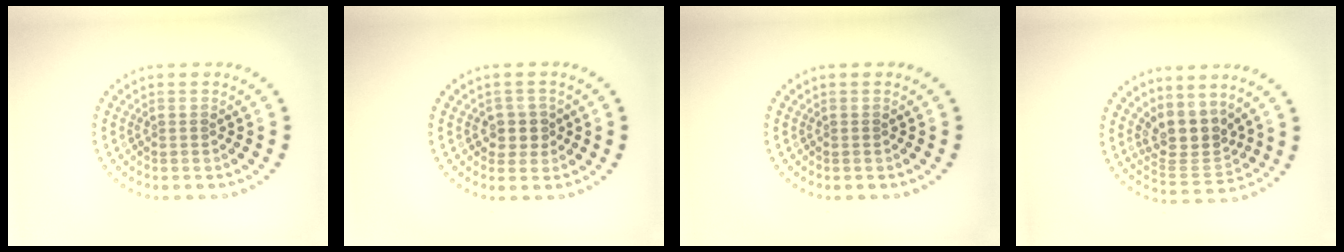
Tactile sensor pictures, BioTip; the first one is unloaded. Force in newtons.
{"total": 2.1, "press": 1.9, "slide": 0.9}
{"total": 0.0}
{"total": 3.8, "press": 3.1, "slide": 2.2}